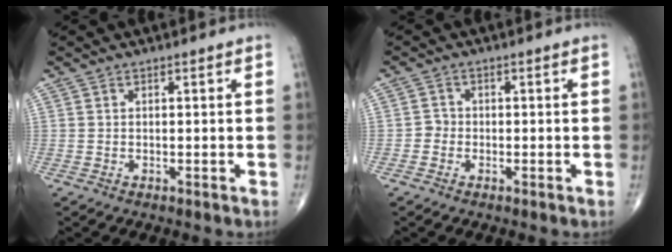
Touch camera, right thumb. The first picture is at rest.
{"total": 1.8, "force": [-0.7, 1.6, 0.4], "torque": [0.002, 0.008, -0.019]}